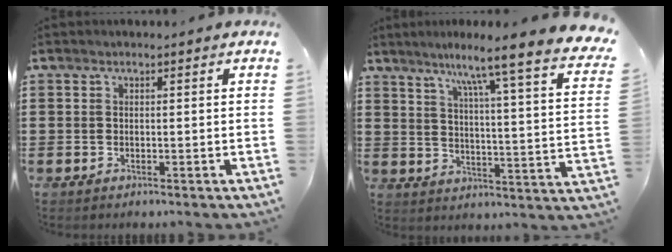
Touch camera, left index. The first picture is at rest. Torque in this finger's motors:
{"motor_torque": [1.30, -0.84, 1.05, 0.21]}